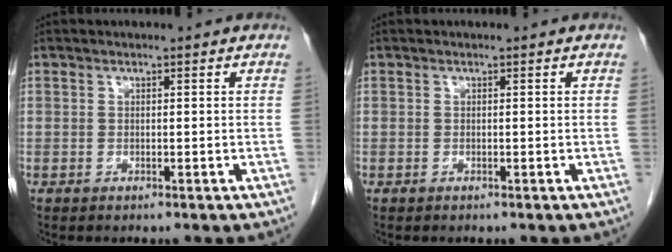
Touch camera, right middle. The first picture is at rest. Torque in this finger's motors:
{"motor_torque": [-0.29, 0.14, -0.04, -0.01]}